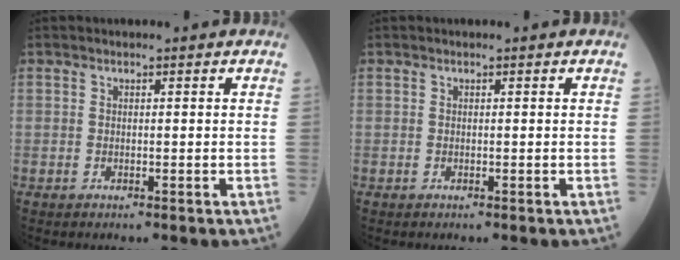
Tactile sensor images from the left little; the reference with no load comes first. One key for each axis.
{"total": 0.0}